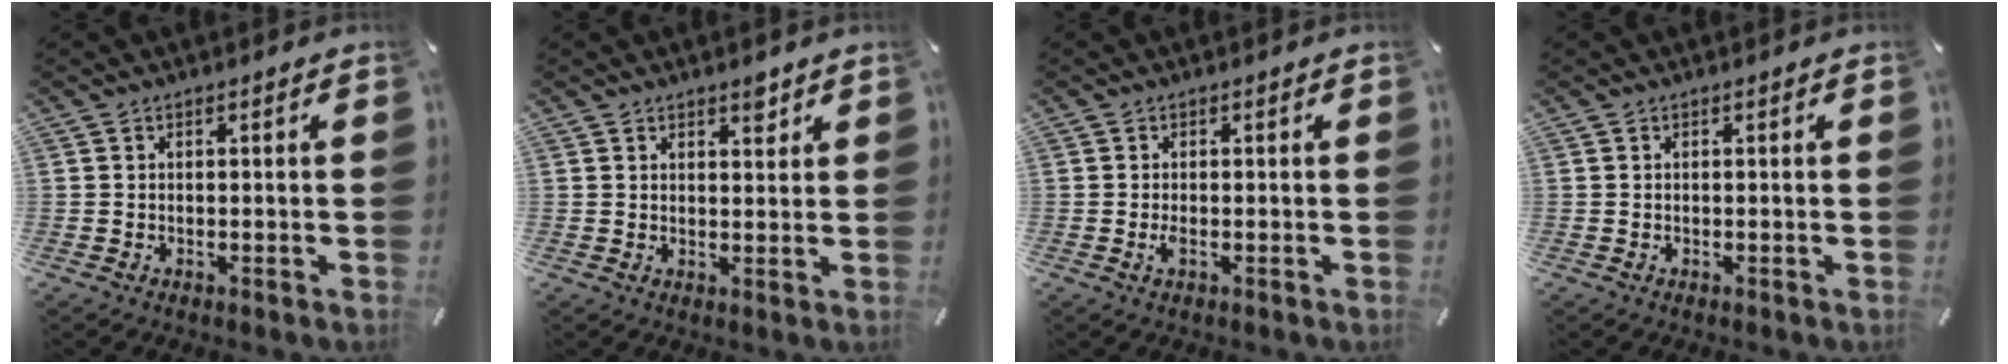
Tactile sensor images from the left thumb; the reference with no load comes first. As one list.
[{"total": 2.9, "force": [2.2, 1.4, 1.1], "torque": [0.007, -0.017, 0.034]}, {"total": 1.6, "force": [-0.3, 0.4, 1.5], "torque": [-0.035, -0.006, -0.006]}, {"total": 0.0}]